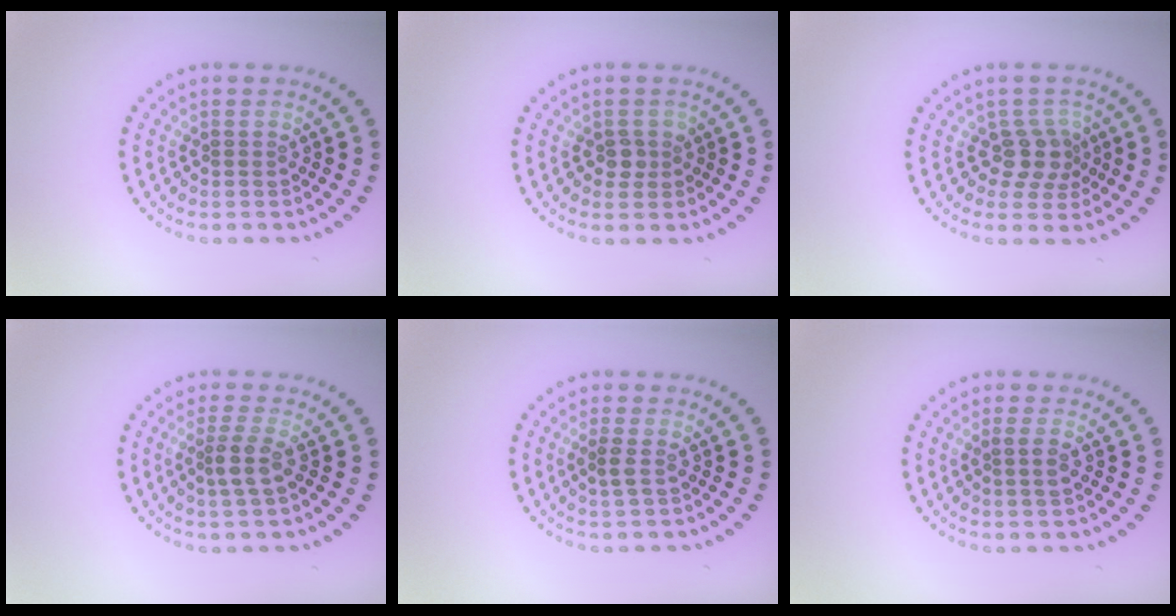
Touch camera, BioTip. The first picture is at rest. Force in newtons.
{"total": 1.4, "press": 1.2, "slide": 0.8}
{"total": 2.6, "press": 2.0, "slide": 1.6}
{"total": 2.3, "press": 1.8, "slide": 1.4}
{"total": 1.0, "press": 0.8, "slide": 0.6}
{"total": 1.1, "press": 1.0, "slide": 0.5}